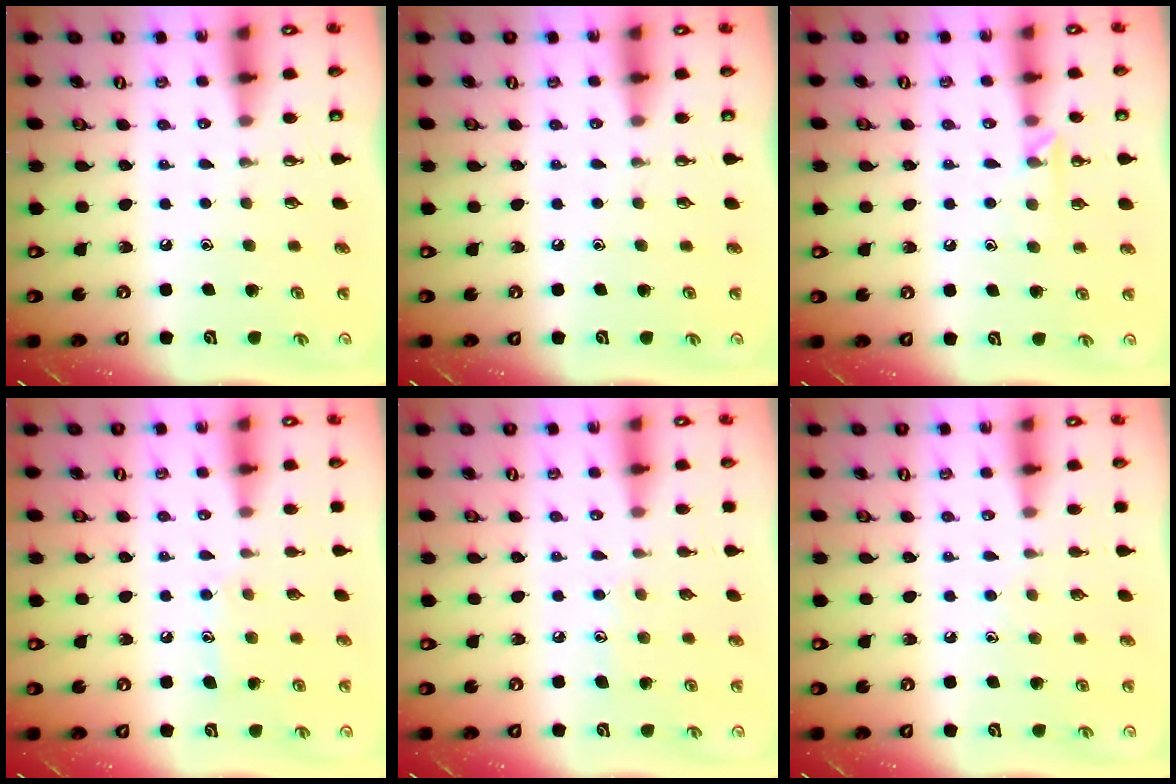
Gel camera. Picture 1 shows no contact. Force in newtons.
{"total": 0.0}
{"total": 5.0, "press": 4.9, "slide": 0.7}
{"total": 7.3, "press": 7.3, "slide": 0.5}
{"total": 6.4, "press": 6.3, "slide": 0.6}
{"total": 5.7, "press": 5.6, "slide": 0.7}